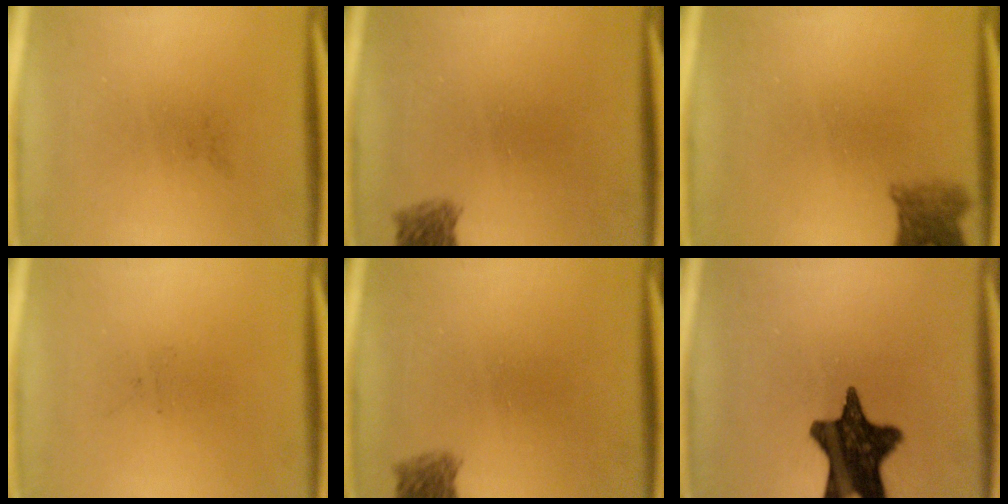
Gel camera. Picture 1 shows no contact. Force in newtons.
{"total": 2.6}
{"total": 3.8}
{"total": 0.0}
{"total": 2.6}
{"total": 14.7}